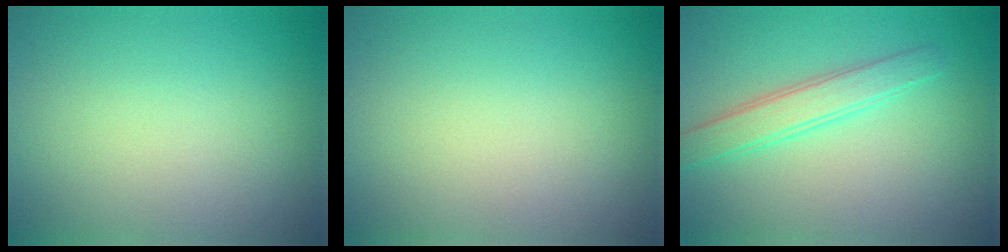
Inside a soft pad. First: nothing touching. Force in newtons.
{"total": 0.0}
{"total": 2.9, "press": 2.9, "slide": 0.1}